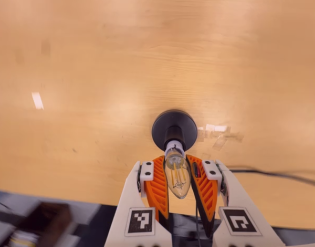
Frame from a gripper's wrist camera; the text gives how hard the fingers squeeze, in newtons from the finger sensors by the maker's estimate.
{"total": 17.9, "left": 17.5, "right": 18.4}